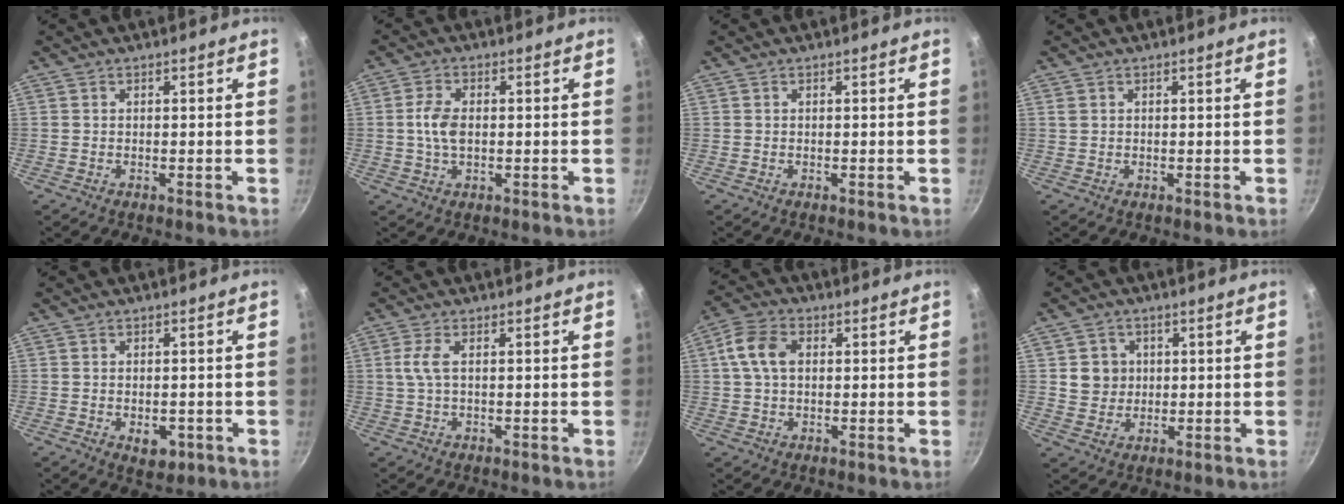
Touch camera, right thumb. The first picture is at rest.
{"total": 5.0, "force": [0.0, 2.9, 4.0], "torque": [-0.077, 0.008, -0.004]}
{"total": 0.0}
{"total": 0.7, "force": [0.3, 0.6, 0.3], "torque": [-0.006, 0.002, 0.006]}
{"total": 4.3, "force": [-1.4, 2.7, 3.1], "torque": [-0.031, 0.004, -0.012]}
{"total": 3.2, "force": [0.4, 1.0, 3.0], "torque": [-0.073, 0.005, 0.008]}
{"total": 7.5, "force": [1.2, 5.1, 5.4], "torque": [-0.103, 0.015, 0.015]}
{"total": 5.3, "force": [1.0, 5.0, 1.6], "torque": [0.002, 0.005, 0.019]}